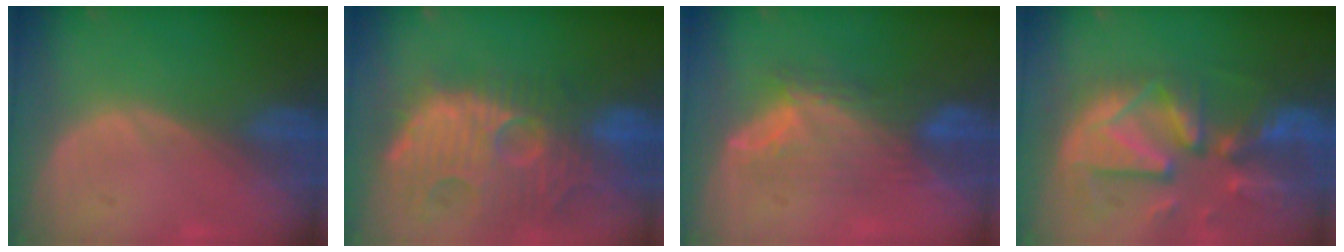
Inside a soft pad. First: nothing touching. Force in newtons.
{"total": 14.2, "press": 12.5, "slide": 6.8}
{"total": 7.1, "press": 6.9, "slide": 1.6}
{"total": 12.8, "press": 11.1, "slide": 6.3}